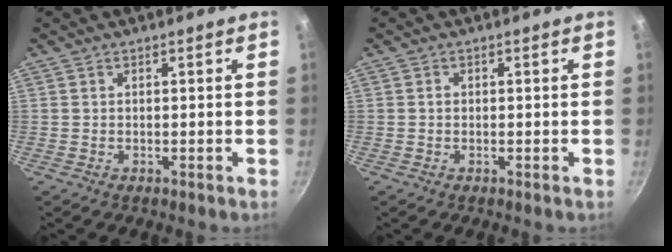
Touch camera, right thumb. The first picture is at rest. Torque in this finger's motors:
{"motor_torque": [-0.02, 0.16, 0.19, -0.26, -0.10]}